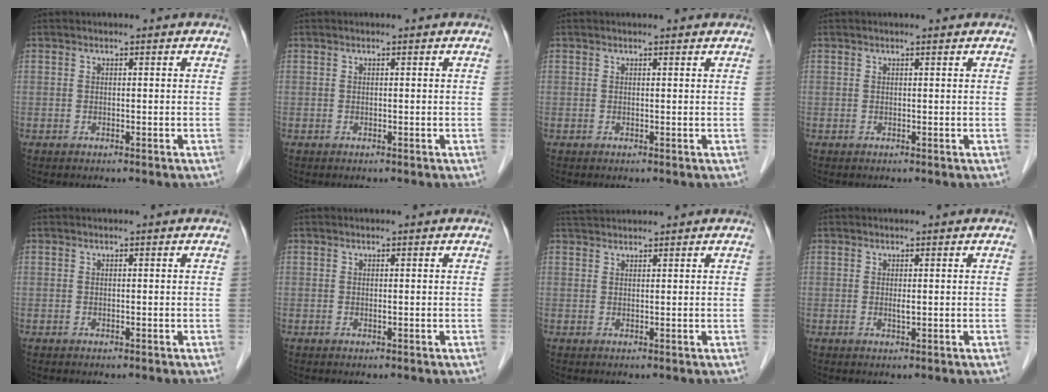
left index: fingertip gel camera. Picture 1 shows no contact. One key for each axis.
{"total": 0.0}
{"total": 1.1, "fx": 1.1, "fy": 0.0, "fz": 0.2, "tx": -0.010, "ty": 0.002, "tz": 0.013}
{"total": 0.8, "fx": 0.7, "fy": -0.1, "fz": 0.3, "tx": -0.011, "ty": 0.002, "tz": 0.015}
{"total": 0.0}
{"total": 0.0}
{"total": 3.6, "fx": 3.5, "fy": 0.1, "fz": 0.8, "tx": -0.015, "ty": 0.035, "tz": 0.066}
{"total": 0.8, "fx": 0.2, "fy": 0.1, "fz": 0.8, "tx": -0.020, "ty": -0.003, "tz": 0.005}